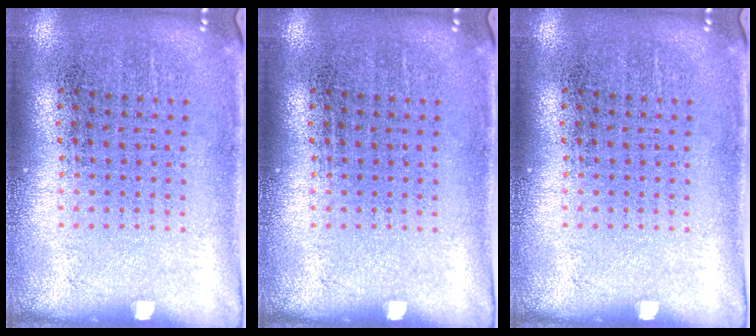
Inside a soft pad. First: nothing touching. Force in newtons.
{"total": 0.0}
{"total": 0.0}